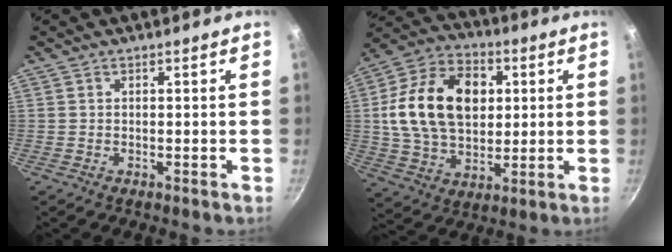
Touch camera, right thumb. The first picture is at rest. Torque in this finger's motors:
{"motor_torque": [1.20, 1.52, 0.24, 0.12, 0.30]}